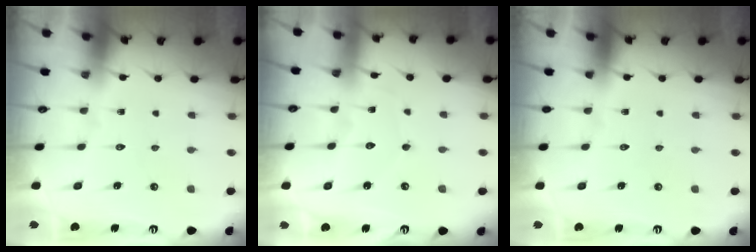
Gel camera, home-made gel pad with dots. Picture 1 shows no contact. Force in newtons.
{"total": 3.8, "press": 3.7, "slide": 0.4}
{"total": 0.0}